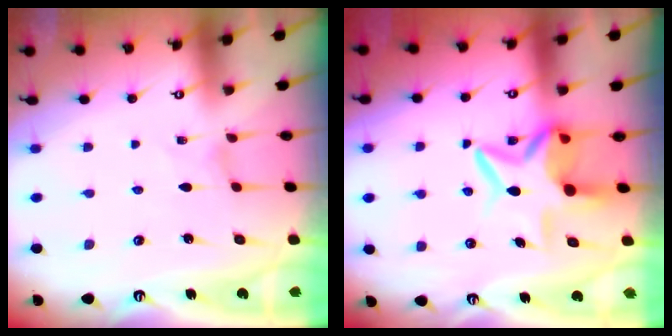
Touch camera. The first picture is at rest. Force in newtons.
{"total": 9.7, "press": 9.7, "slide": 1.1}